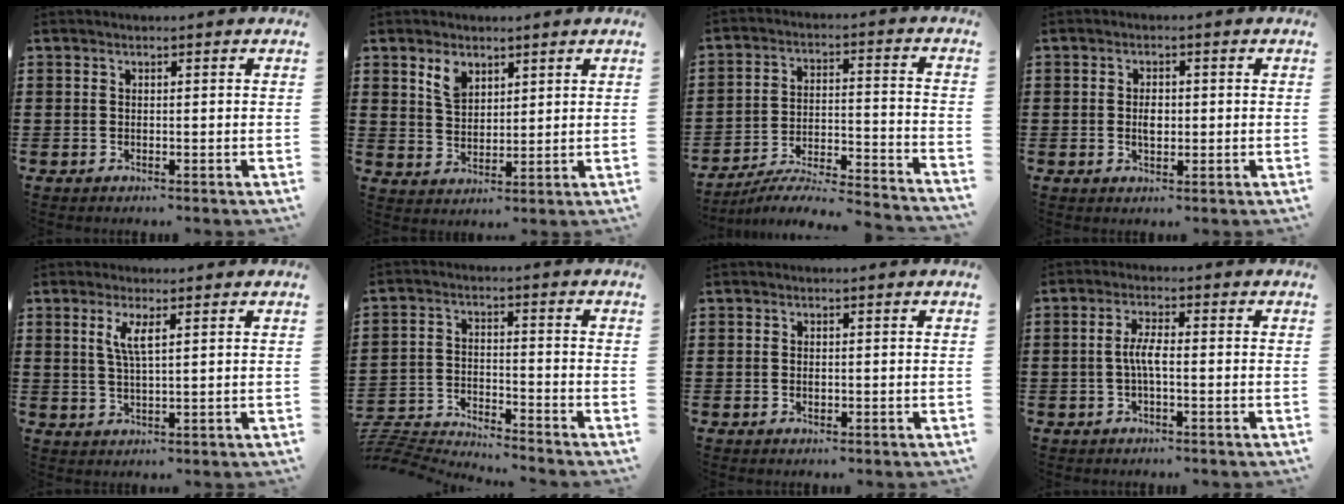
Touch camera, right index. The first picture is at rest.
{"total": 4.4, "force": [2.9, 2.6, 2.1], "torque": [-0.044, 0.004, 0.053]}
{"total": 5.2, "force": [-4.8, 0.3, 2.0], "torque": [-0.040, -0.009, -0.098]}
{"total": 2.6, "force": [0.0, 1.5, 2.1], "torque": [-0.041, 0.005, -0.001]}
{"total": 3.5, "force": [1.4, 0.8, 3.2], "torque": [-0.068, 0.004, 0.022]}
{"total": 4.6, "force": [-4.6, 0.1, 0.3], "torque": [-0.029, -0.005, -0.102]}
{"total": 0.8, "force": [-0.2, 0.4, 0.7], "torque": [-0.014, -0.001, -0.003]}
{"total": 3.6, "force": [-0.7, 0.8, 3.5], "torque": [-0.078, -0.002, -0.018]}